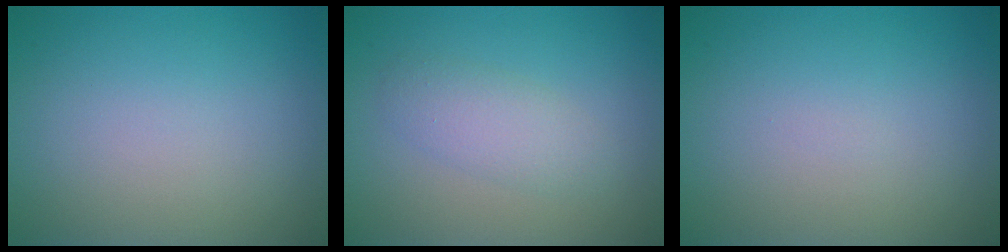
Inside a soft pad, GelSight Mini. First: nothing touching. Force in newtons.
{"total": 2.4, "press": 2.4, "slide": 0.1}
{"total": 0.0}